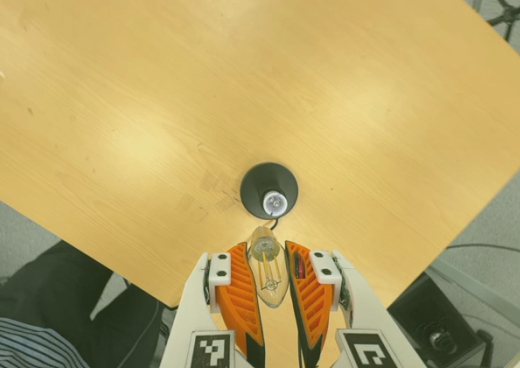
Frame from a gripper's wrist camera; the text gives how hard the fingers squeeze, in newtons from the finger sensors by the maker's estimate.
{"total": 21.2, "left": 25.1, "right": 17.3}